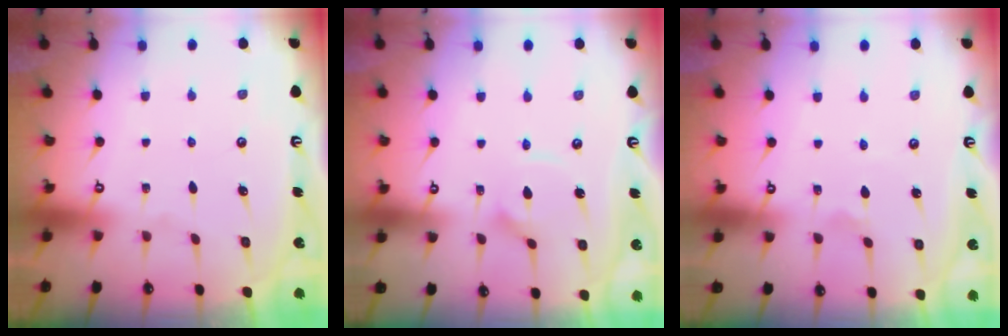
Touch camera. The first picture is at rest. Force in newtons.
{"total": 6.5, "press": 6.5, "slide": 0.6}
{"total": 1.6, "press": 1.6, "slide": 0.3}